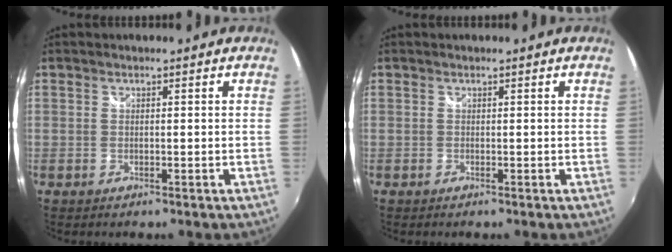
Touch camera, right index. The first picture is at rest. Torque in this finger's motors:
{"motor_torque": [0.34, 0.04, 0.13, 0.01]}